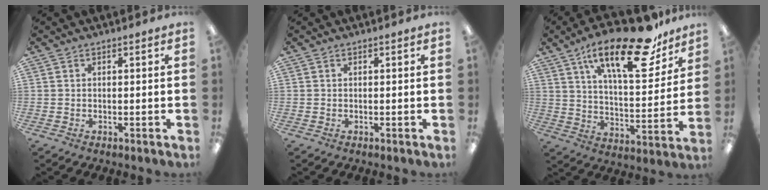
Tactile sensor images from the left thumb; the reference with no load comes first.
{"total": 0.0}
{"total": 23.7, "force": [15.4, 8.2, 16.0], "torque": [-0.243, -0.088, 0.251]}